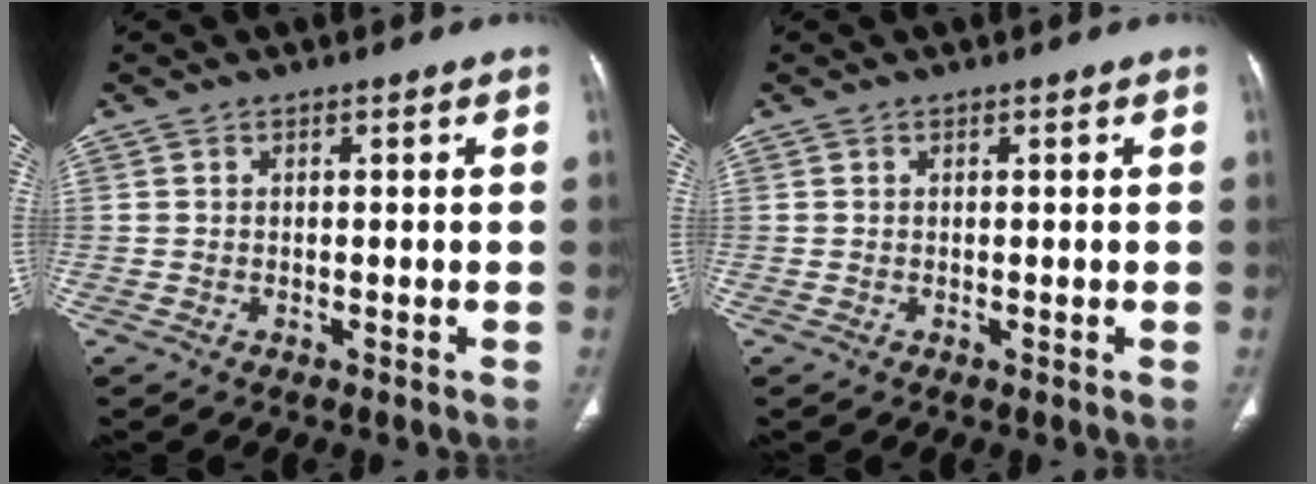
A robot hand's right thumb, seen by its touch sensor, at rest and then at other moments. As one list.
[{"total": 0.0}]